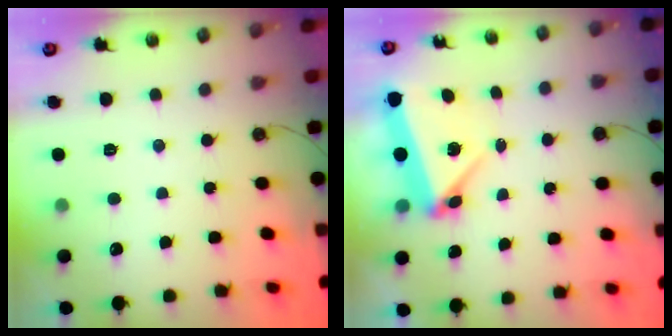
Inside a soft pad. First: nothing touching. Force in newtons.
{"total": 5.6, "press": 4.5, "slide": 3.3}